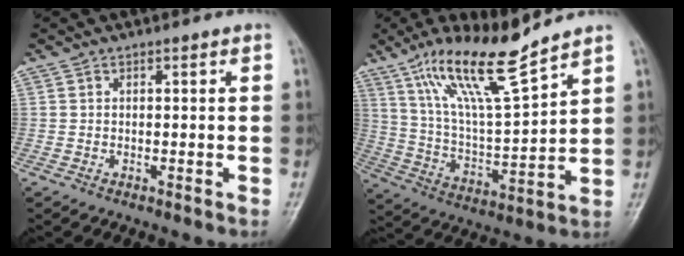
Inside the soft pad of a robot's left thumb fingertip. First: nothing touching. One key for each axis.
{"total": 15.2, "fx": 11.0, "fy": 1.9, "fz": 10.3, "tx": -0.182, "ty": -0.062, "tz": 0.213}